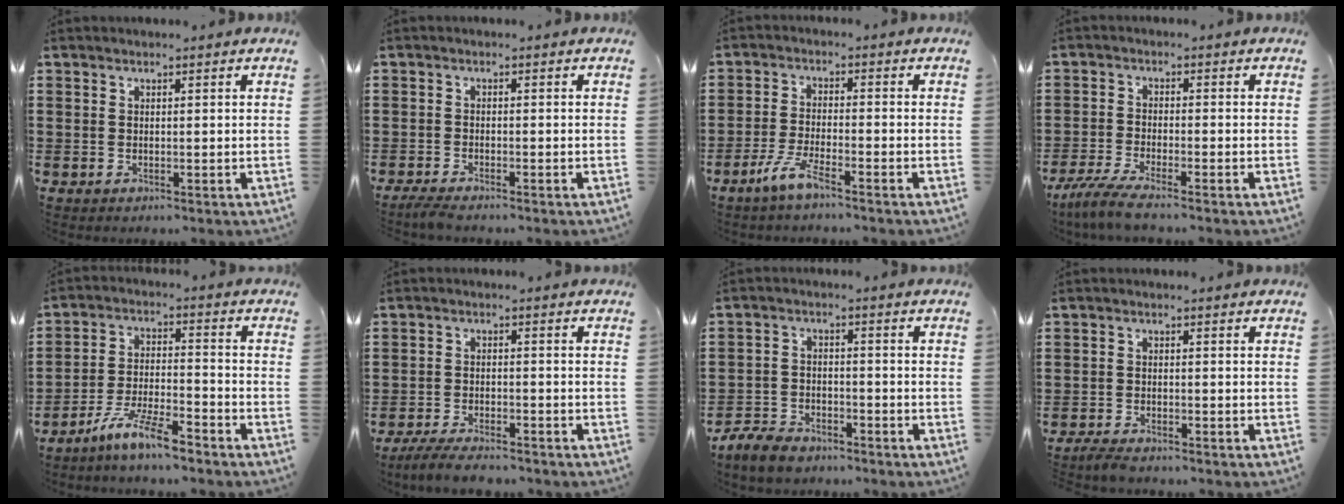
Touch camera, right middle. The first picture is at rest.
{"total": 1.9, "force": [-1.7, 0.1, 0.8], "torque": [-0.022, 0.000, -0.034]}
{"total": 4.7, "force": [-3.3, 0.4, 3.4], "torque": [-0.082, -0.009, -0.067]}
{"total": 4.3, "force": [-3.6, 0.0, 2.3], "torque": [-0.068, -0.017, -0.076]}
{"total": 7.8, "force": [-6.4, 0.7, 4.4], "torque": [-0.095, -0.002, -0.122]}
{"total": 4.5, "force": [-4.1, 0.7, 1.7], "torque": [-0.041, -0.004, -0.083]}
{"total": 4.9, "force": [-4.5, 1.5, 1.2], "torque": [-0.042, 0.004, -0.096]}
{"total": 2.3, "force": [-2.2, 0.3, 0.6], "torque": [-0.019, 0.001, -0.047]}